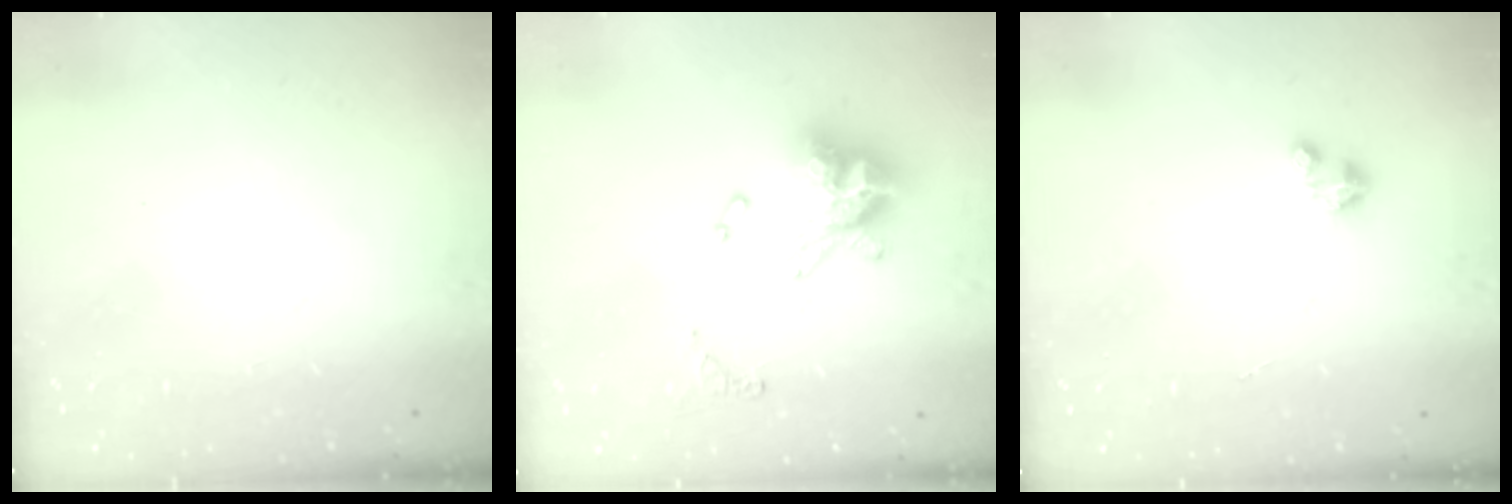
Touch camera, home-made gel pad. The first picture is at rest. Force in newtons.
{"total": 13.4, "press": 13.4, "slide": 1.3}
{"total": 0.9, "press": 0.9, "slide": 0.2}